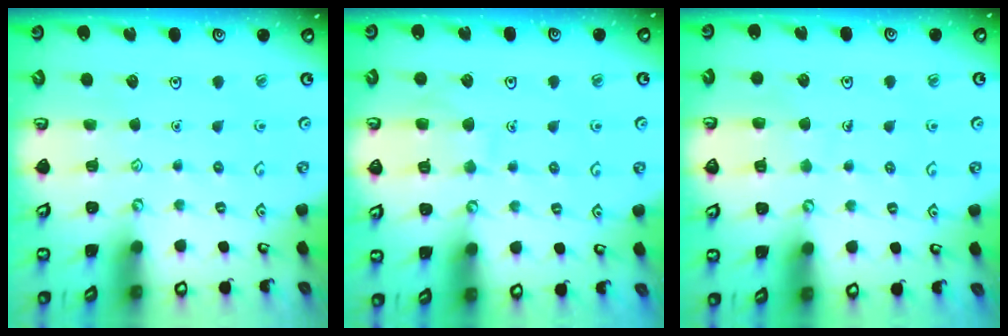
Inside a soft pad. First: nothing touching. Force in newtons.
{"total": 6.7, "press": 6.7, "slide": 0.7}
{"total": 4.9, "press": 4.8, "slide": 0.4}